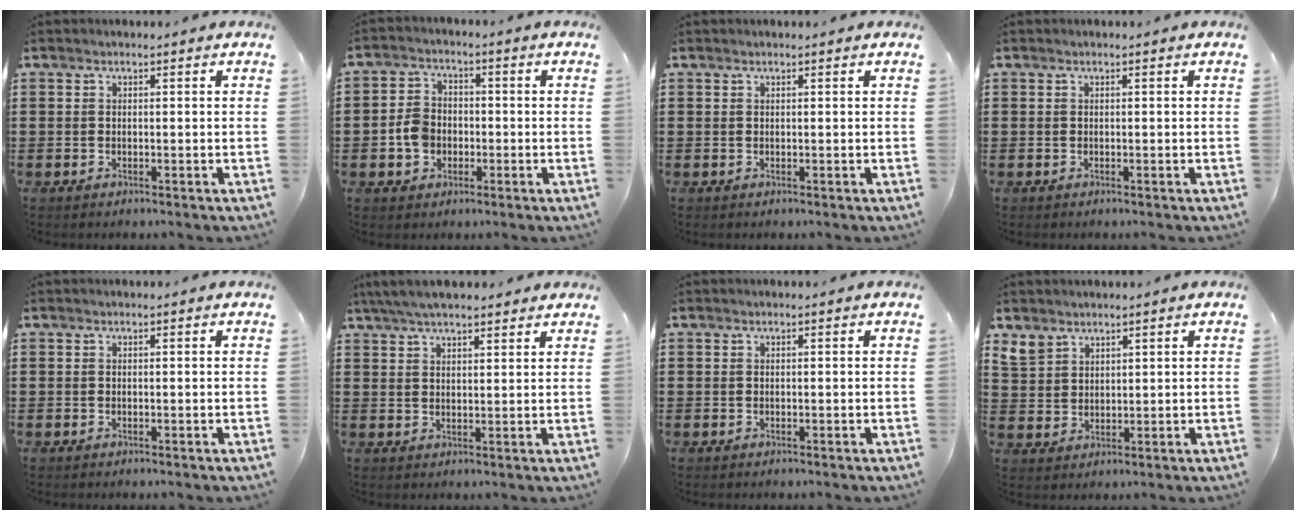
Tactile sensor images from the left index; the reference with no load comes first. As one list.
[{"total": 4.9, "force": [-1.2, 3.9, 2.7], "torque": [-0.068, 0.006, -0.027]}, {"total": 0.0}, {"total": 0.0}, {"total": 0.0}, {"total": 5.0, "force": [4.4, 0.8, 2.1], "torque": [-0.051, -0.002, 0.083]}, {"total": 0.0}, {"total": 3.7, "force": [2.8, 2.3, 0.6], "torque": [-0.026, 0.007, 0.055]}]